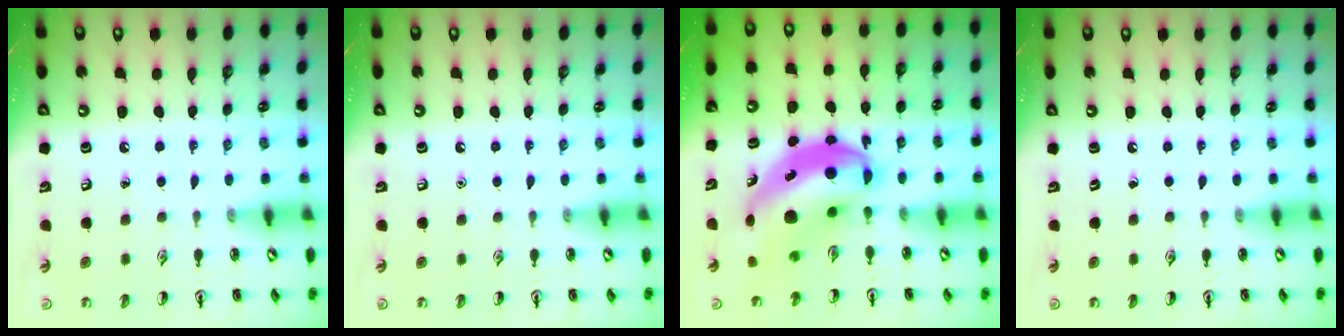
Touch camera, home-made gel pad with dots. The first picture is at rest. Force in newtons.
{"total": 0.0}
{"total": 10.3, "press": 9.9, "slide": 3.0}
{"total": 0.0}